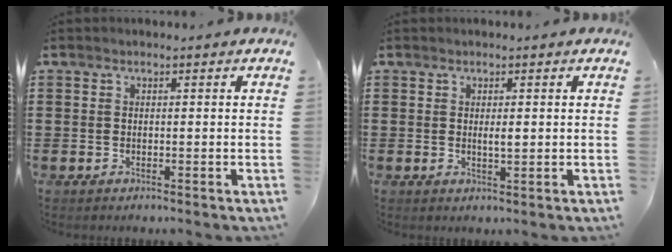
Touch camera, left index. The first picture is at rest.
{"total": 1.5, "force": [0.2, 0.3, 1.5], "torque": [-0.028, -0.001, 0.003]}